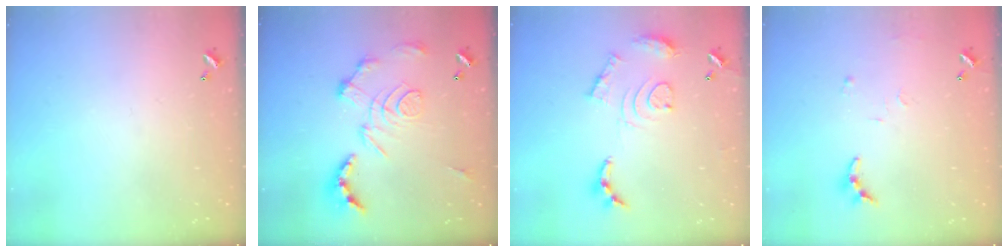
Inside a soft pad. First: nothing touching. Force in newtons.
{"total": 3.4, "press": 2.7, "slide": 2.0}
{"total": 13.0, "press": 12.9, "slide": 1.1}
{"total": 7.9, "press": 7.9, "slide": 0.5}